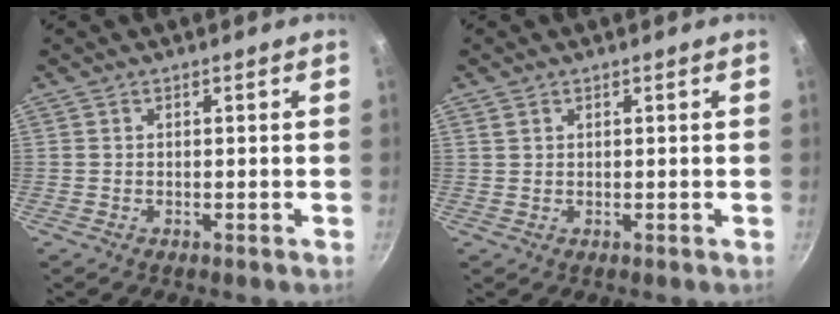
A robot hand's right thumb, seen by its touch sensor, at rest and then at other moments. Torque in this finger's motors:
{"motor_torque": [-0.08, 0.11, -0.44, 0.18, 0.07]}